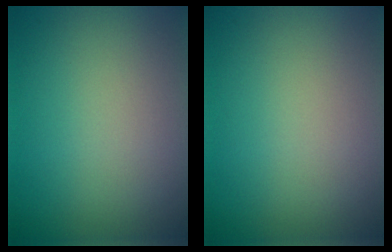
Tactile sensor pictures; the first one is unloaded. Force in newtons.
{"total": 0.0}